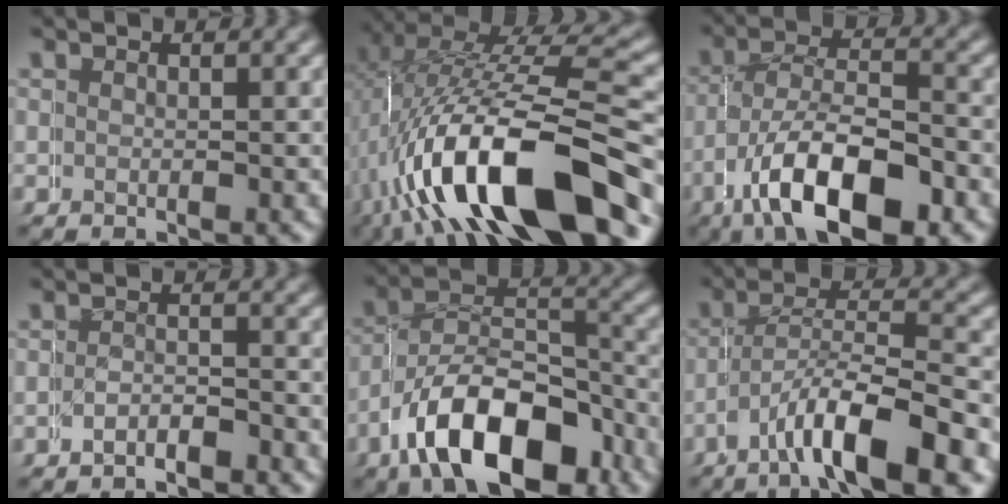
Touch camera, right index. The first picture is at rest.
{"total": 13.0, "force": [-3.2, 5.5, 11.4], "torque": [-0.217, -0.017, -0.034]}
{"total": 9.2, "force": [-4.1, 4.6, 6.8], "torque": [-0.118, -0.036, -0.050]}
{"total": 2.4, "force": [-2.4, 0.4, -0.2], "torque": [0.007, -0.004, -0.044]}
{"total": 10.2, "force": [-5.2, 5.8, 6.6], "torque": [-0.107, -0.030, -0.073]}
{"total": 7.4, "force": [-3.9, 2.8, 5.6], "torque": [-0.097, -0.017, -0.058]}